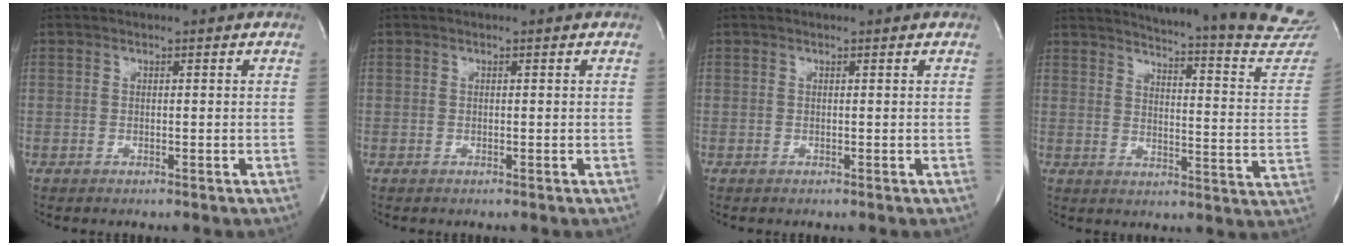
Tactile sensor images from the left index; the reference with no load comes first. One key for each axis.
{"total": 0.0}
{"total": 0.0}
{"total": 25.6, "fx": 24.2, "fy": 0.3, "fz": 8.4, "tx": -0.120, "ty": -0.132, "tz": 0.274}